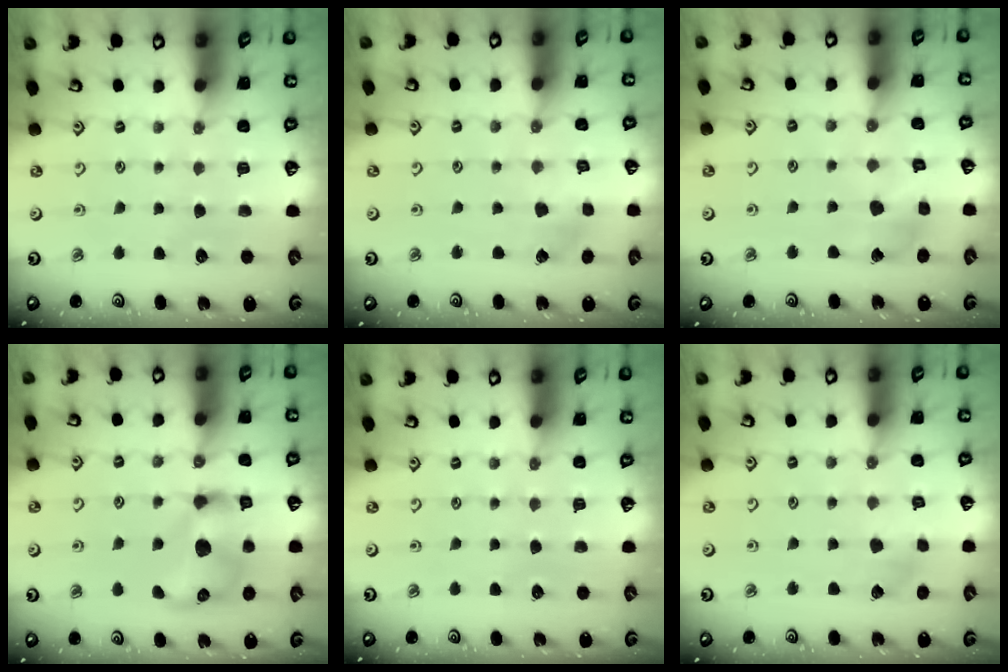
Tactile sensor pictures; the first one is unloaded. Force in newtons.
{"total": 3.5, "press": 3.5, "slide": 0.2}
{"total": 9.4, "press": 9.3, "slide": 1.0}
{"total": 16.3, "press": 16.2, "slide": 1.1}
{"total": 0.0}
{"total": 3.9, "press": 3.9, "slide": 0.5}